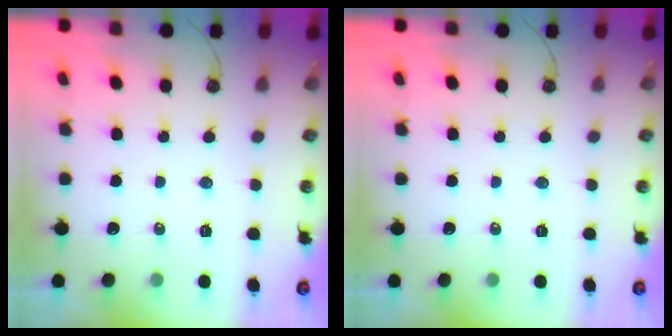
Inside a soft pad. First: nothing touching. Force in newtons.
{"total": 0.0}